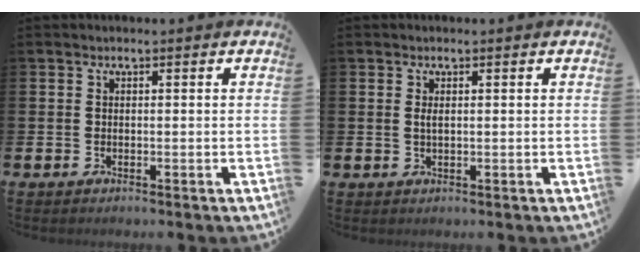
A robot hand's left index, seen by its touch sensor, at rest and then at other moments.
{"total": 1.0, "force": [0.3, 0.3, 0.9], "torque": [-0.013, 0.000, 0.004]}